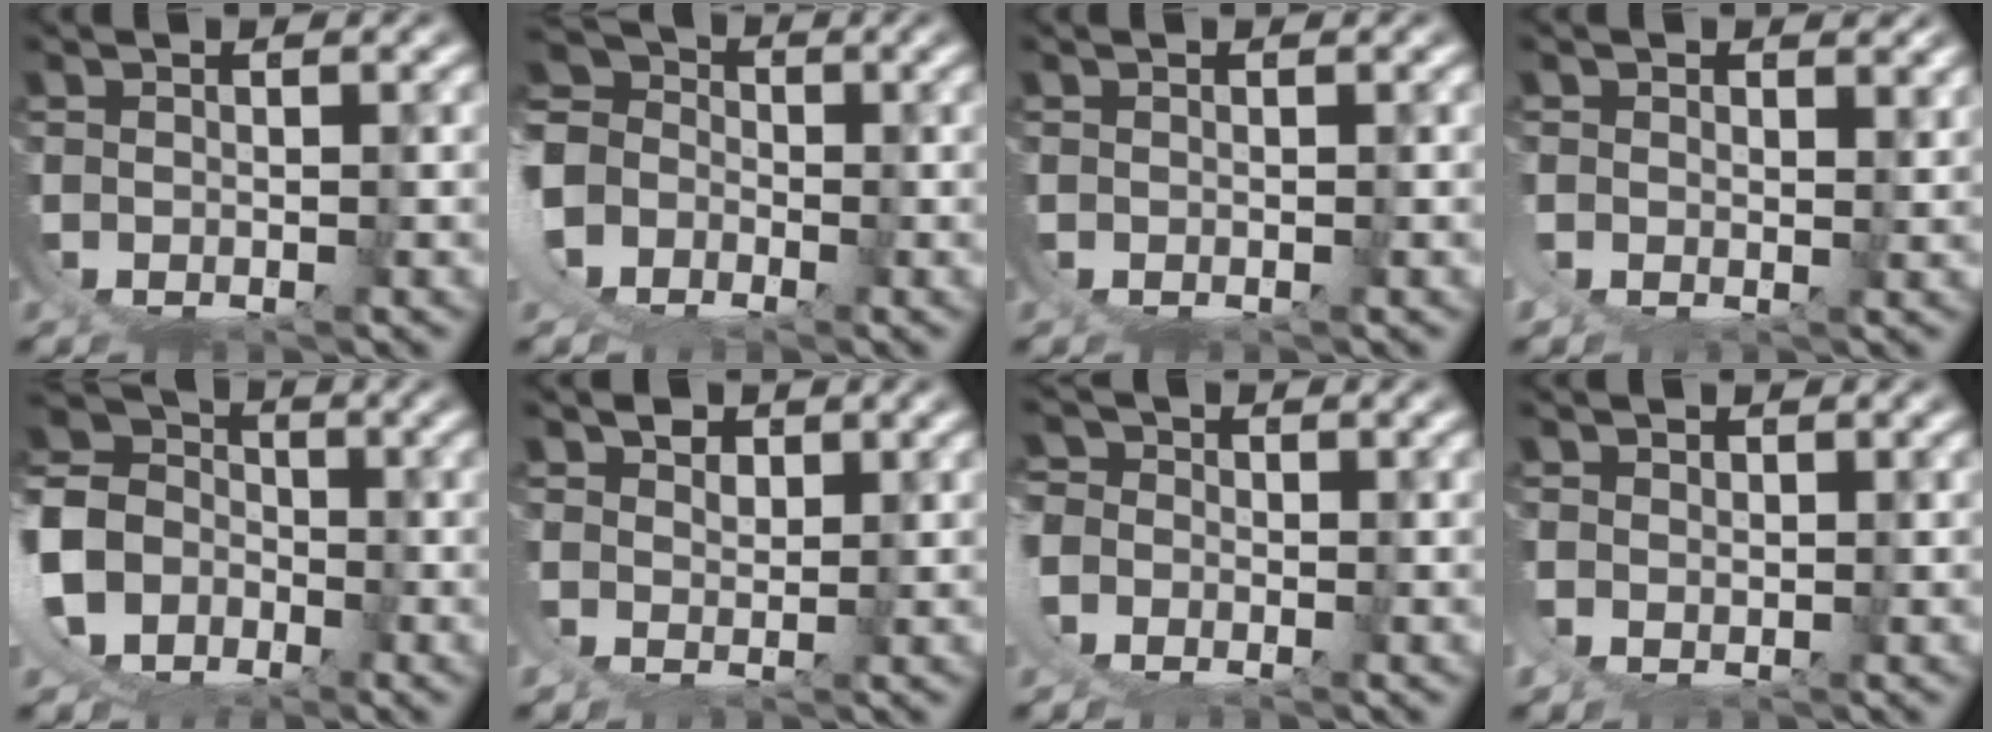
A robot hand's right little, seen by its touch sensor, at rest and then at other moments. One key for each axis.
{"total": 10.2, "fx": 0.5, "fy": 8.9, "fz": 4.9, "tx": -0.127, "ty": -0.013, "tz": -0.007}
{"total": 0.0}
{"total": 1.7, "fx": 1.2, "fy": 0.9, "fz": 0.9, "tx": -0.019, "ty": -0.003, "tz": 0.021}
{"total": 12.0, "fx": -0.1, "fy": 10.9, "fz": 5.2, "tx": -0.149, "ty": -0.020, "tz": -0.016}
{"total": 2.3, "fx": 1.8, "fy": 1.0, "fz": 1.0, "tx": -0.025, "ty": -0.007, "tz": 0.038}
{"total": 2.3, "fx": -0.3, "fy": 2.0, "fz": 1.2, "tx": -0.039, "ty": -0.008, "tz": -0.008}
{"total": 1.0, "fx": 0.7, "fy": 0.5, "fz": 0.6, "tx": -0.023, "ty": -0.008, "tz": 0.022}